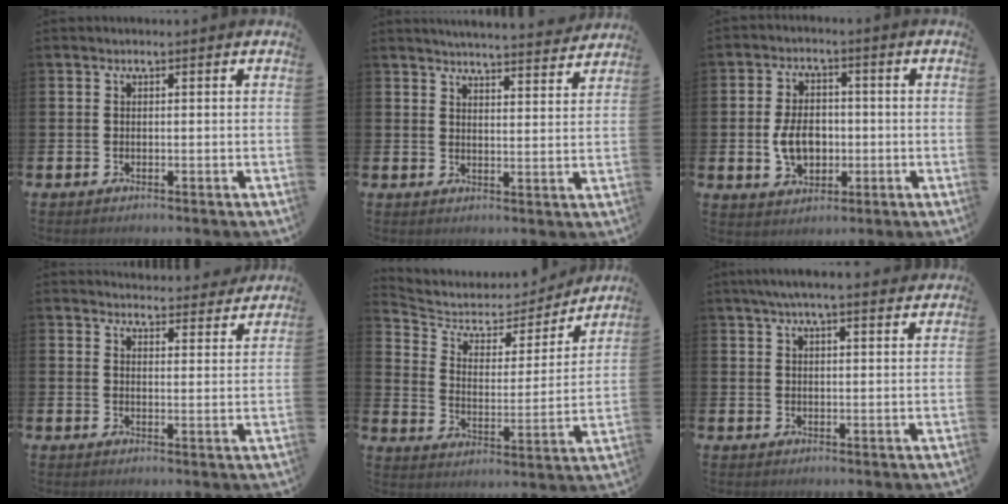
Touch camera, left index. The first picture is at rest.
{"total": 4.8, "force": [4.8, -0.2, 0.3], "torque": [-0.012, -0.036, 0.083]}
{"total": 6.0, "force": [-0.8, 4.1, 4.3], "torque": [-0.075, 0.003, -0.019]}
{"total": 4.2, "force": [4.2, 0.5, 0.0], "torque": [-0.005, -0.030, 0.075]}
{"total": 5.8, "force": [5.0, 2.7, 1.3], "torque": [-0.059, -0.039, 0.080]}
{"total": 4.5, "force": [4.0, 0.3, 2.1], "torque": [-0.045, -0.008, 0.071]}